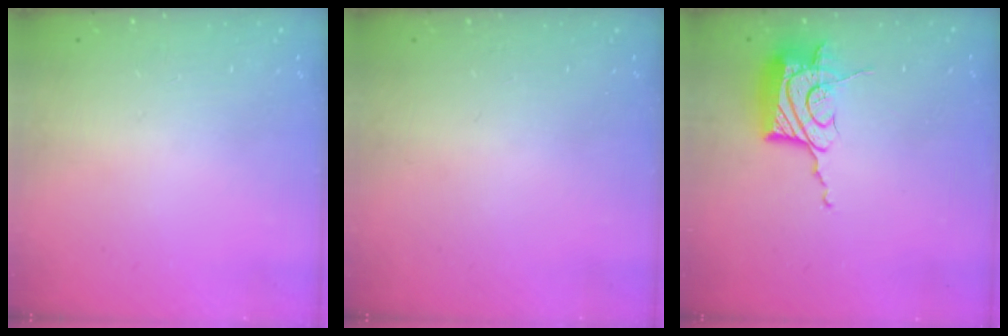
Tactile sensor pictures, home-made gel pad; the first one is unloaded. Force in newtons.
{"total": 0.0}
{"total": 17.2, "press": 17.1, "slide": 0.7}